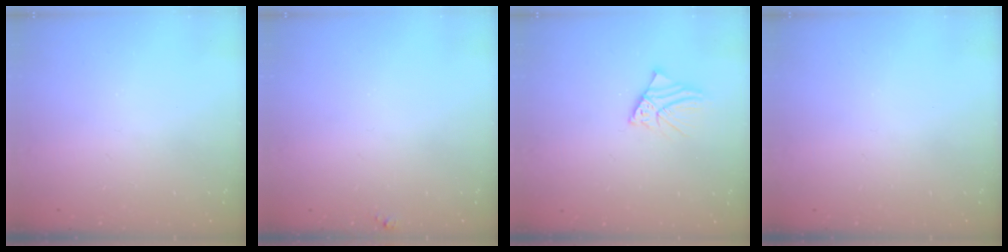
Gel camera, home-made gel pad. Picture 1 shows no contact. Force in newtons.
{"total": 3.1, "press": 3.1, "slide": 0.3}
{"total": 4.1, "press": 4.1, "slide": 0.6}
{"total": 0.0}